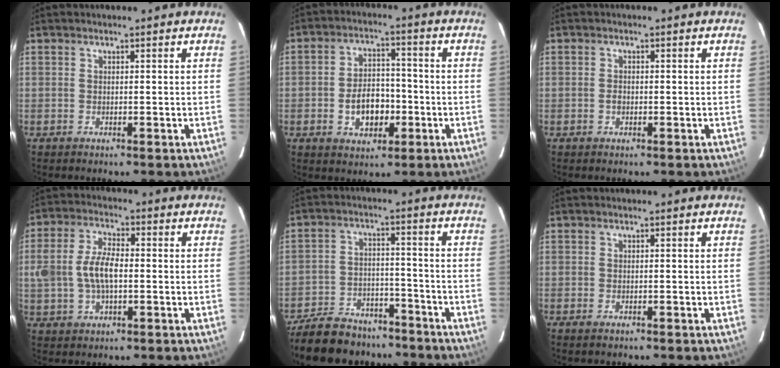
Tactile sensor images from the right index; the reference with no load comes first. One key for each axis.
{"total": 8.5, "fx": -2.5, "fy": 5.6, "fz": 5.9, "tx": -0.113, "ty": 0.019, "tz": -0.030}
{"total": 1.2, "fx": -0.3, "fy": 0.9, "fz": 0.7, "tx": -0.013, "ty": 0.002, "tz": -0.007}
{"total": 9.0, "fx": -0.7, "fy": 4.9, "fz": 7.5, "tx": -0.152, "ty": 0.011, "tz": -0.010}
{"total": 17.9, "fx": -14.8, "fy": 7.8, "fz": 6.3, "tx": -0.163, "ty": 0.013, "tz": -0.216}
{"total": 1.0, "fx": -0.7, "fy": 0.4, "fz": 0.6, "tx": -0.011, "ty": -0.003, "tz": -0.013}